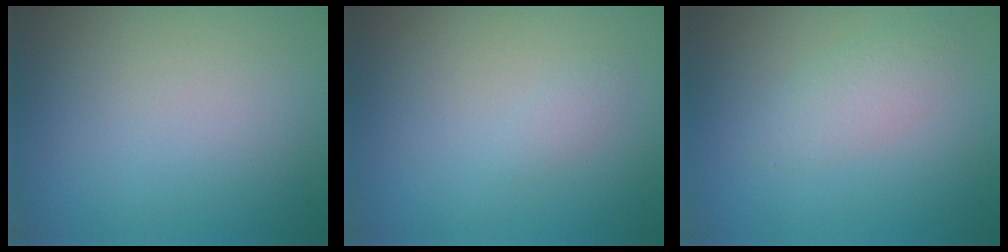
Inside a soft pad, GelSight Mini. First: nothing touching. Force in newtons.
{"total": 0.7, "press": 0.7, "slide": 0.0}
{"total": 2.0, "press": 2.0, "slide": 0.1}